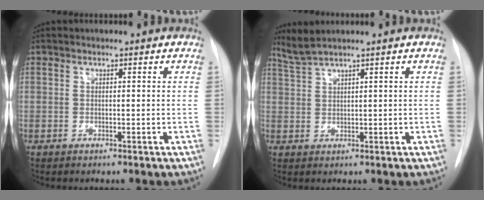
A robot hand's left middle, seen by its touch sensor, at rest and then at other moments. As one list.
[{"total": 2.9, "force": [2.6, -0.7, 1.1], "torque": [-0.034, 0.011, 0.063]}]